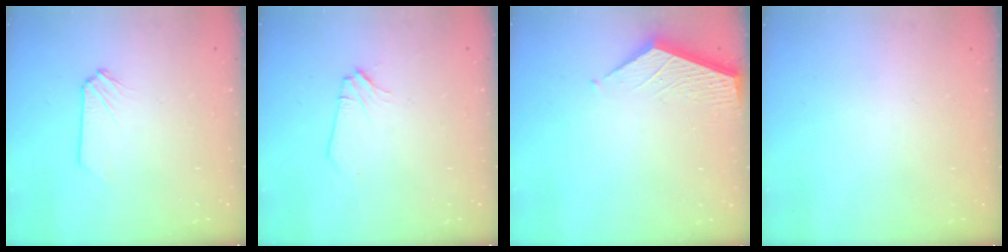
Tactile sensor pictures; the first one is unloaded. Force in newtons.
{"total": 1.1, "press": 1.1, "slide": 0.1}
{"total": 3.7, "press": 3.7, "slide": 0.3}
{"total": 0.7, "press": 0.7, "slide": 0.1}